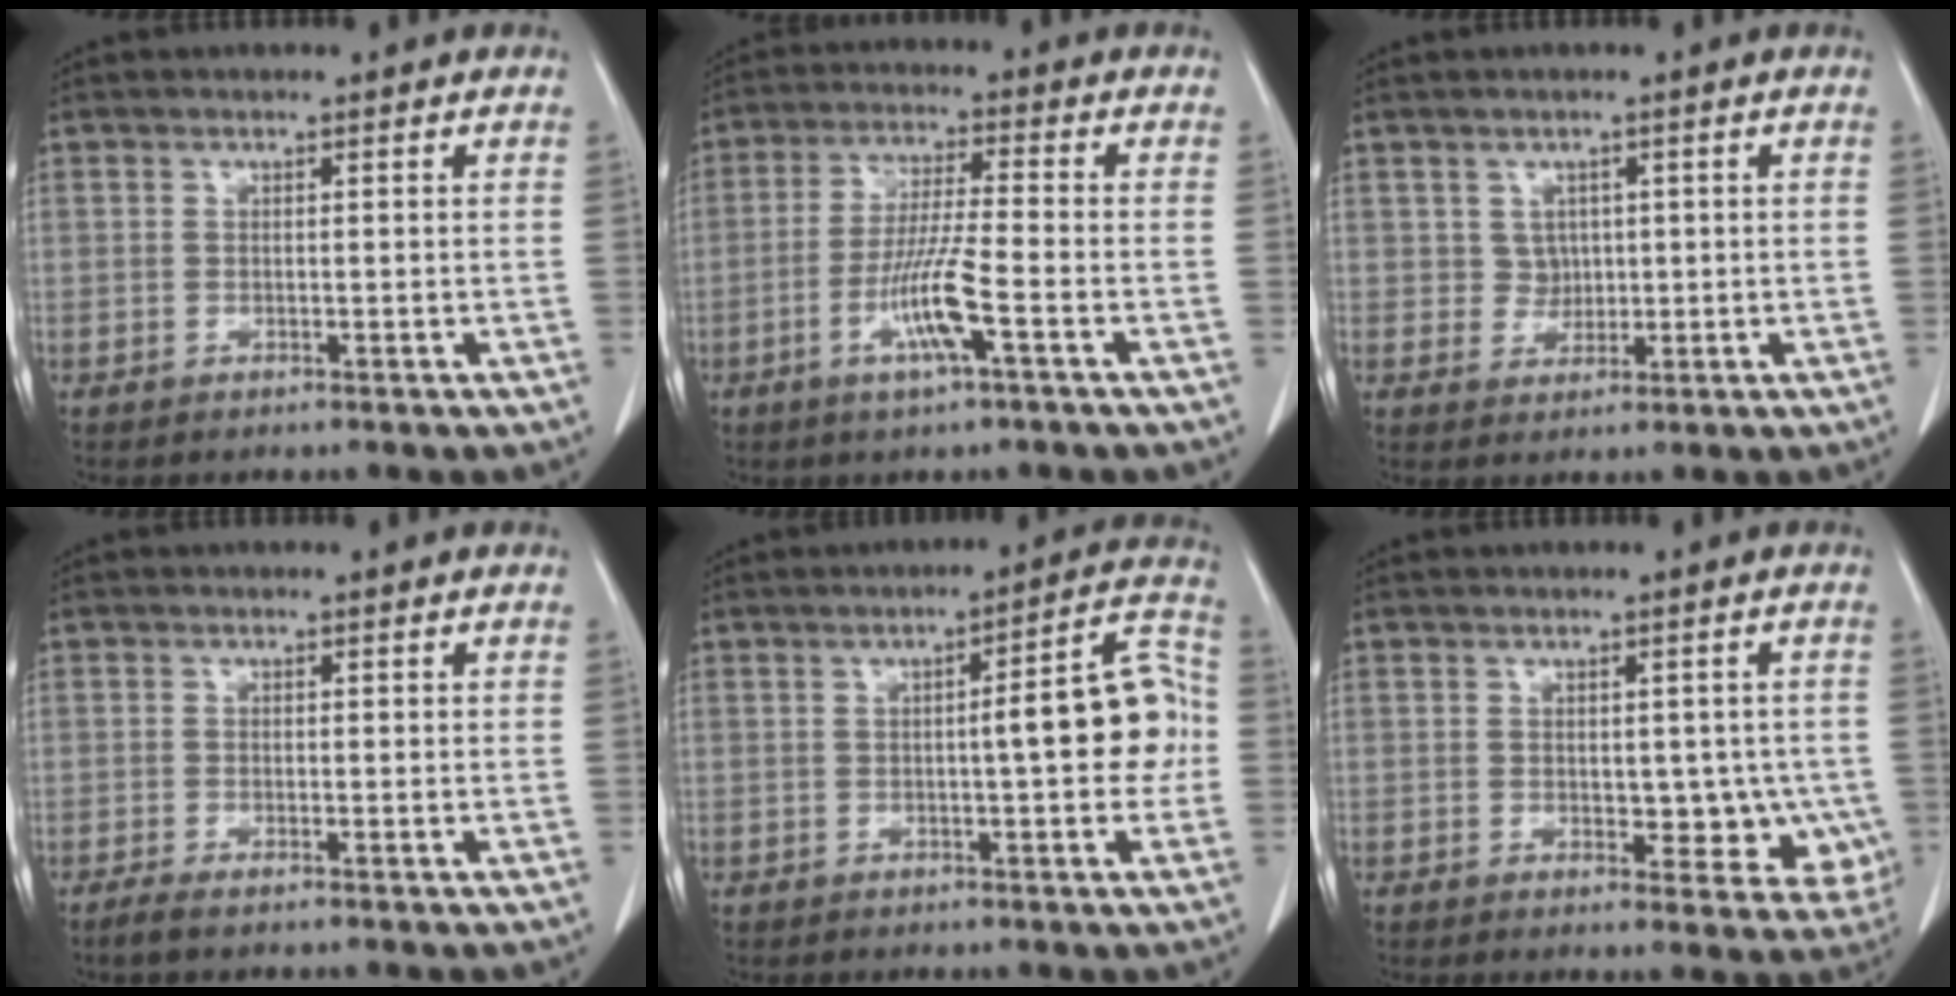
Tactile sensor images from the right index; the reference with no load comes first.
{"total": 8.2, "force": [-3.2, -0.1, 7.5], "torque": [-0.148, -0.008, -0.063]}
{"total": 2.5, "force": [0.6, 2.3, 0.8], "torque": [-0.008, 0.000, 0.011]}
{"total": 1.3, "force": [-1.0, 0.1, 0.9], "torque": [-0.023, -0.004, -0.020]}
{"total": 9.5, "force": [-0.4, 1.8, 9.3], "torque": [-0.115, 0.031, -0.008]}
{"total": 7.2, "force": [-0.8, 4.3, 5.7], "torque": [-0.041, 0.005, -0.001]}